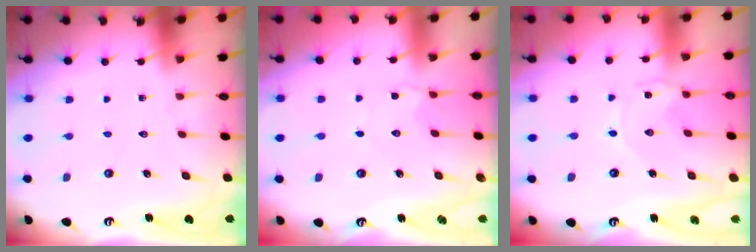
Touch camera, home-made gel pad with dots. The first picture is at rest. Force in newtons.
{"total": 2.1, "press": 2.1, "slide": 0.2}
{"total": 0.0}